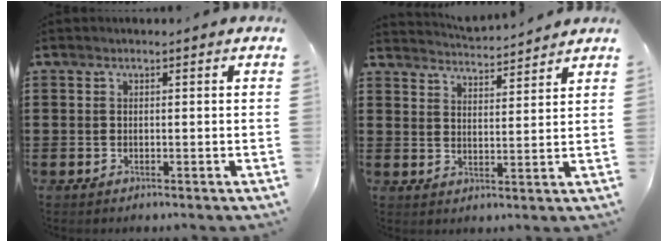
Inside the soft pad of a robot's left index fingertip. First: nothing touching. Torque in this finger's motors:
{"motor_torque": [1.60, -0.54, 0.06, 0.07]}